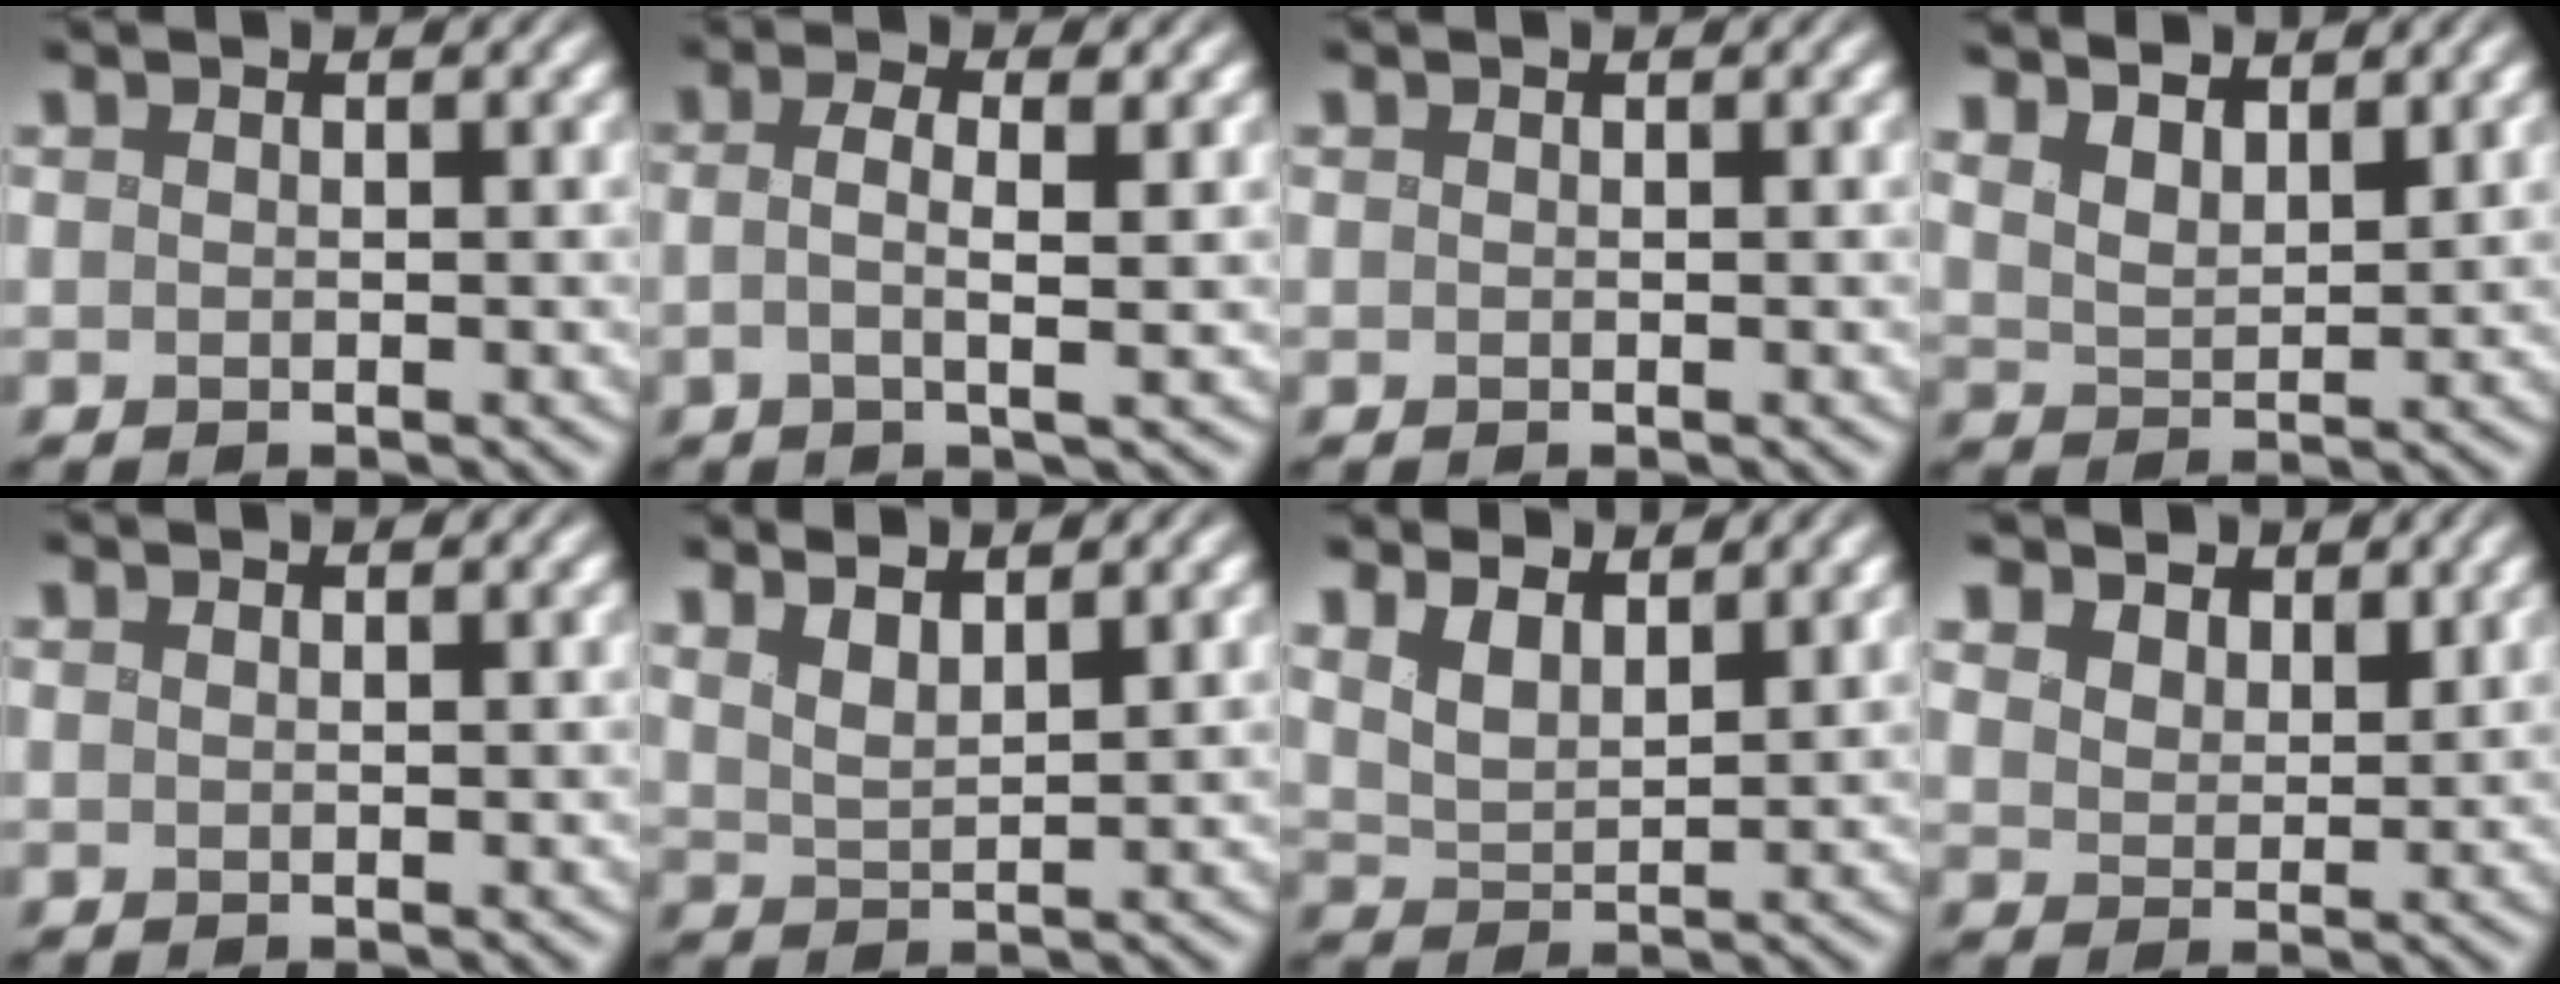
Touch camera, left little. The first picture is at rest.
{"total": 2.5, "force": [-0.2, 0.5, 2.4], "torque": [-0.050, 0.005, 0.001]}
{"total": 0.0}
{"total": 3.6, "force": [2.6, 1.5, 2.0], "torque": [-0.040, 0.008, 0.046]}
{"total": 0.0}
{"total": 2.8, "force": [2.0, 0.6, 1.8], "torque": [-0.041, 0.011, 0.041]}
{"total": 3.6, "force": [2.7, 1.4, 1.9], "torque": [-0.050, 0.005, 0.053]}
{"total": 4.3, "force": [3.4, 2.2, 1.4], "torque": [-0.046, 0.005, 0.056]}